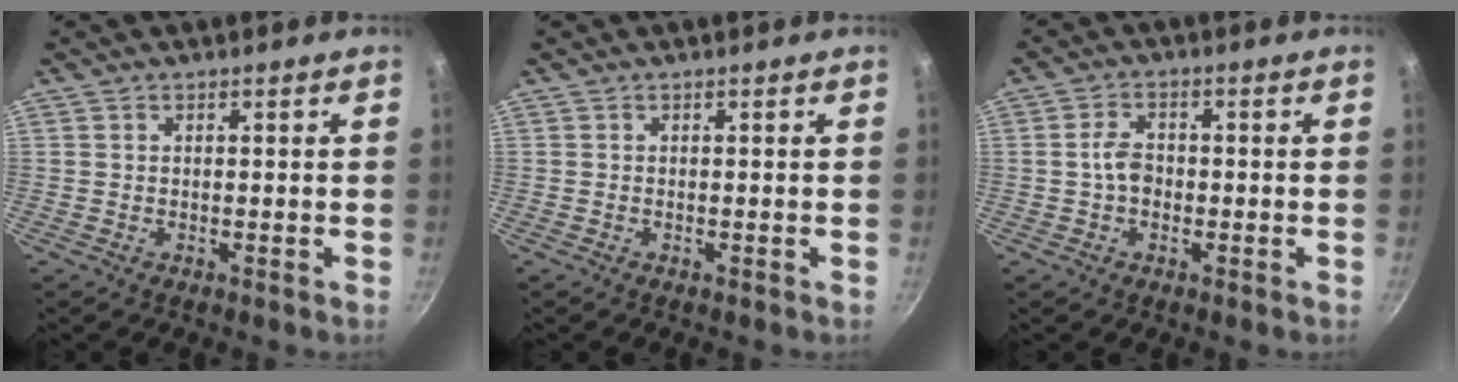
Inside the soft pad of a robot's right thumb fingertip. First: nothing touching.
{"total": 0.0}
{"total": 4.1, "force": [-0.5, 2.9, 2.8], "torque": [-0.041, 0.015, -0.012]}